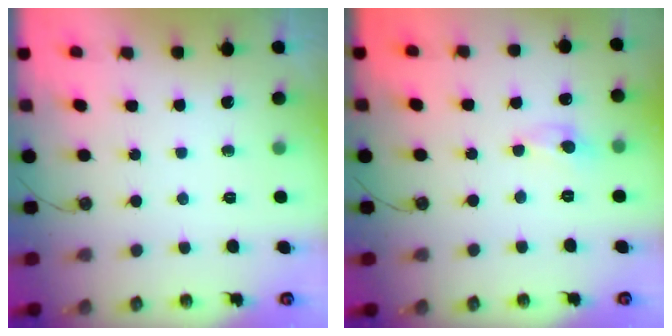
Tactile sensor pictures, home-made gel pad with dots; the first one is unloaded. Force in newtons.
{"total": 0.0}